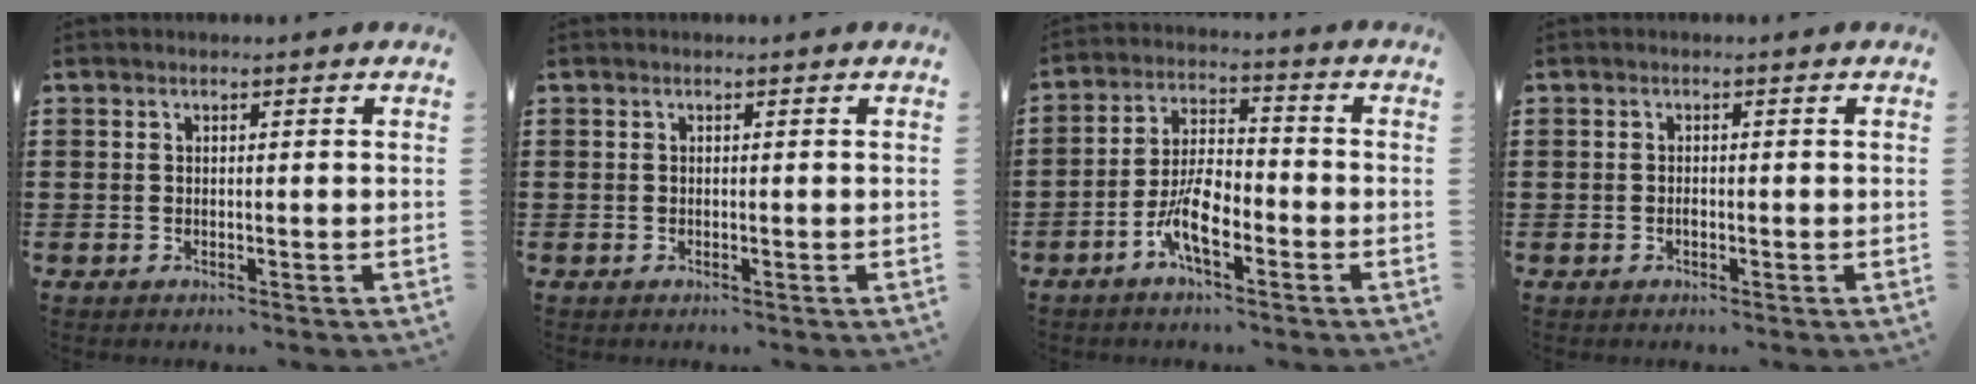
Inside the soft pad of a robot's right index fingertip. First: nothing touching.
{"total": 0.0}
{"total": 7.4, "force": [-3.6, 2.6, 5.9], "torque": [-0.130, -0.005, -0.070]}
{"total": 0.6, "force": [-0.3, 0.3, 0.5], "torque": [-0.011, -0.004, -0.004]}